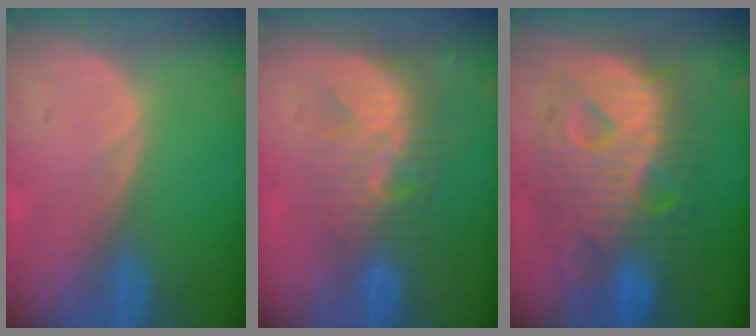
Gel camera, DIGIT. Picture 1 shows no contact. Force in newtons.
{"total": 8.9, "press": 7.6, "slide": 4.6}
{"total": 12.7, "press": 12.6, "slide": 1.2}